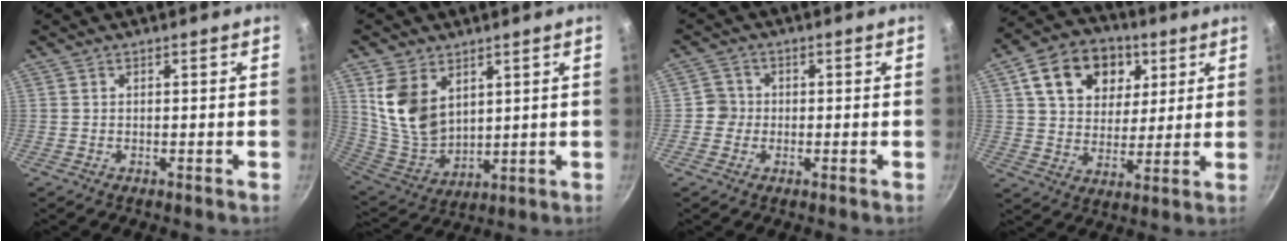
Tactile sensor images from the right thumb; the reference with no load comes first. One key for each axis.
{"total": 12.5, "fx": 5.2, "fy": 8.3, "fz": 7.9, "tx": -0.128, "ty": -0.040, "tz": 0.118}
{"total": 3.2, "fx": -0.4, "fy": 3.1, "fz": 0.5, "tx": 0.017, "ty": 0.008, "tz": -0.015}
{"total": 16.7, "fx": 6.5, "fy": 12.5, "fz": 9.0, "tx": -0.124, "ty": -0.003, "tz": 0.102}